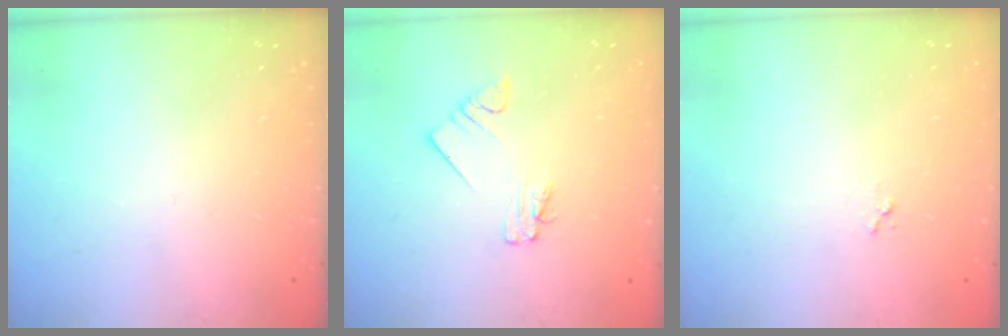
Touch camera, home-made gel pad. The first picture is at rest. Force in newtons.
{"total": 2.2, "press": 2.2, "slide": 0.3}
{"total": 3.0, "press": 3.0, "slide": 0.2}